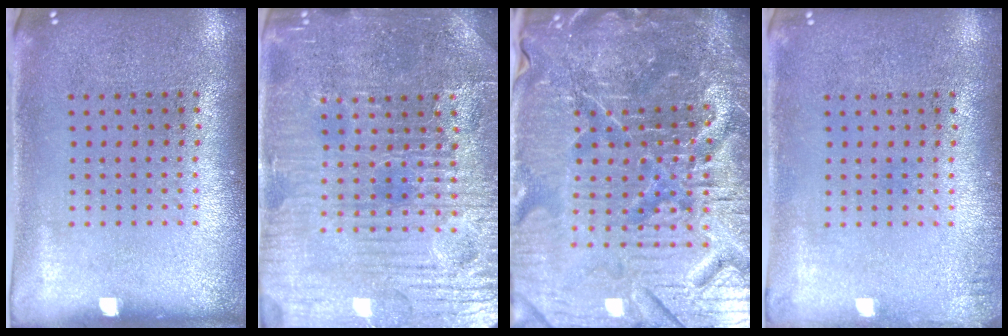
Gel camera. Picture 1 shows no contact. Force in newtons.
{"total": 4.8, "press": 4.7, "slide": 1.2}
{"total": 7.3, "press": 6.5, "slide": 3.4}
{"total": 0.9, "press": 0.9, "slide": 0.2}